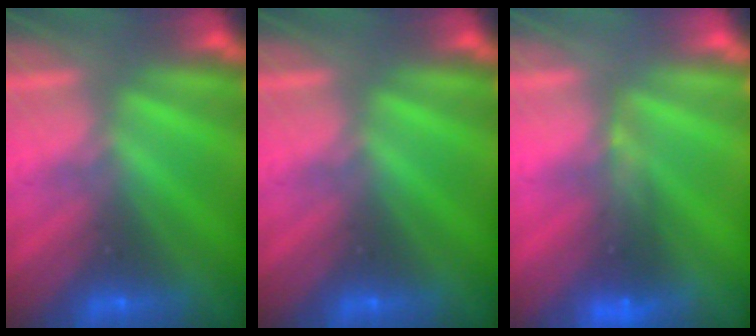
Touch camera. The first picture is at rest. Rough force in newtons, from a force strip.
{"total": 0.0}
{"total": 4.5}